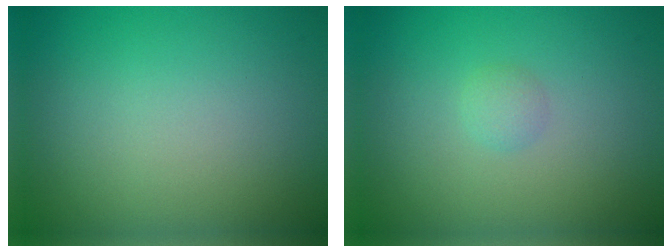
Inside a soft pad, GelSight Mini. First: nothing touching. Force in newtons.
{"total": 0.8, "press": 0.8, "slide": 0.1}